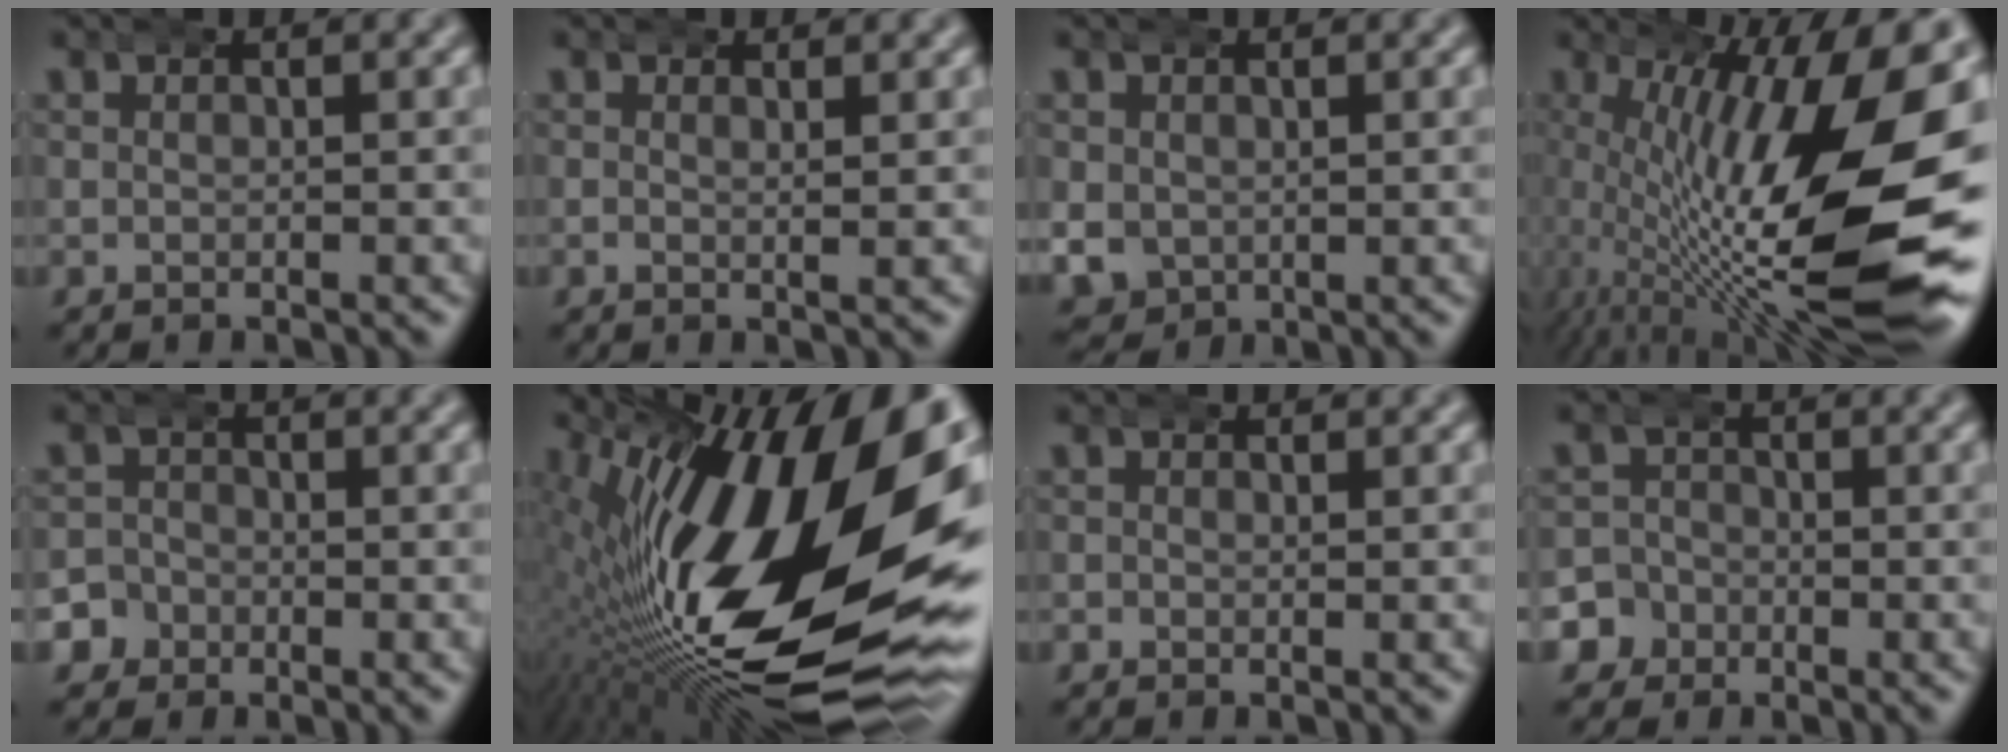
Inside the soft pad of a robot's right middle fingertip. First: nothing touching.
{"total": 0.8, "force": [0.5, -0.2, 0.6], "torque": [-0.011, -0.010, 0.007]}
{"total": 6.0, "force": [-1.0, 5.5, 2.0], "torque": [-0.077, -0.040, -0.003]}
{"total": 18.3, "force": [-1.2, 6.7, 17.0], "torque": [-0.239, -0.013, -0.001]}
{"total": 4.7, "force": [-1.6, 4.4, 0.9], "torque": [-0.034, -0.009, -0.039]}
{"total": 26.6, "force": [-1.7, 11.7, 23.8], "torque": [-0.357, -0.004, 0.000]}
{"total": 0.9, "force": [0.0, 0.9, 0.1], "torque": [0.002, -0.001, -0.005]}
{"total": 5.7, "force": [-2.1, 5.2, 1.1], "torque": [-0.040, -0.012, -0.047]}